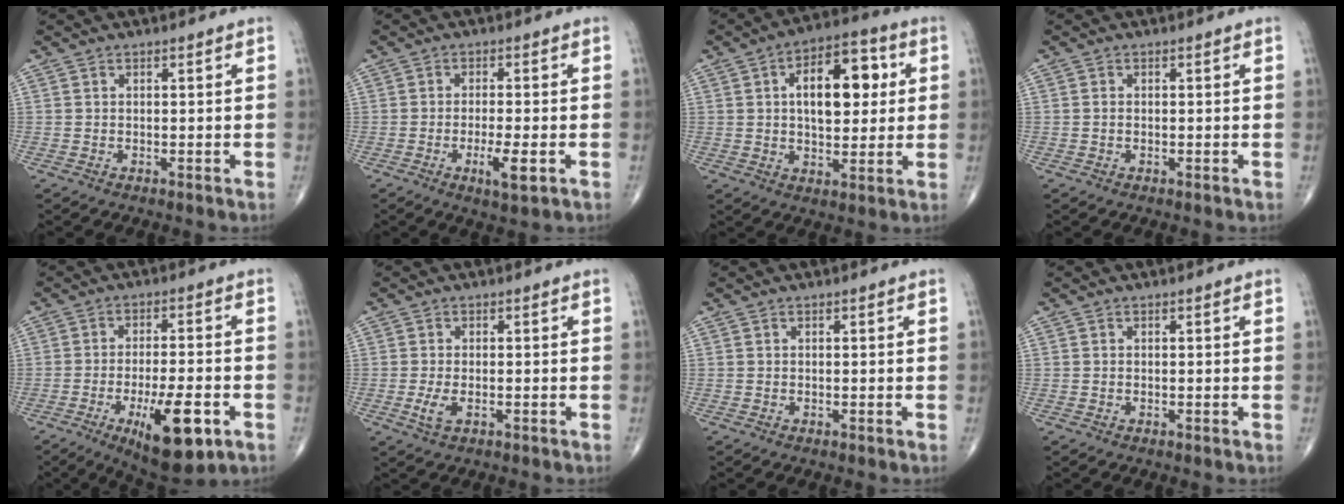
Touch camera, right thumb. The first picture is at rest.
{"total": 5.2, "force": [-1.9, 1.1, 4.7], "torque": [-0.082, -0.006, -0.031]}
{"total": 14.4, "force": [3.0, 7.7, 11.9], "torque": [-0.147, 0.009, 0.040]}
{"total": 0.6, "force": [-0.1, 0.4, 0.4], "torque": [-0.008, 0.001, -0.002]}
{"total": 13.7, "force": [-5.6, 4.5, 11.7], "torque": [-0.175, 0.011, -0.075]}
{"total": 2.9, "force": [-0.9, 1.3, 2.5], "torque": [-0.056, -0.005, -0.016]}
{"total": 0.0}
{"total": 0.0}